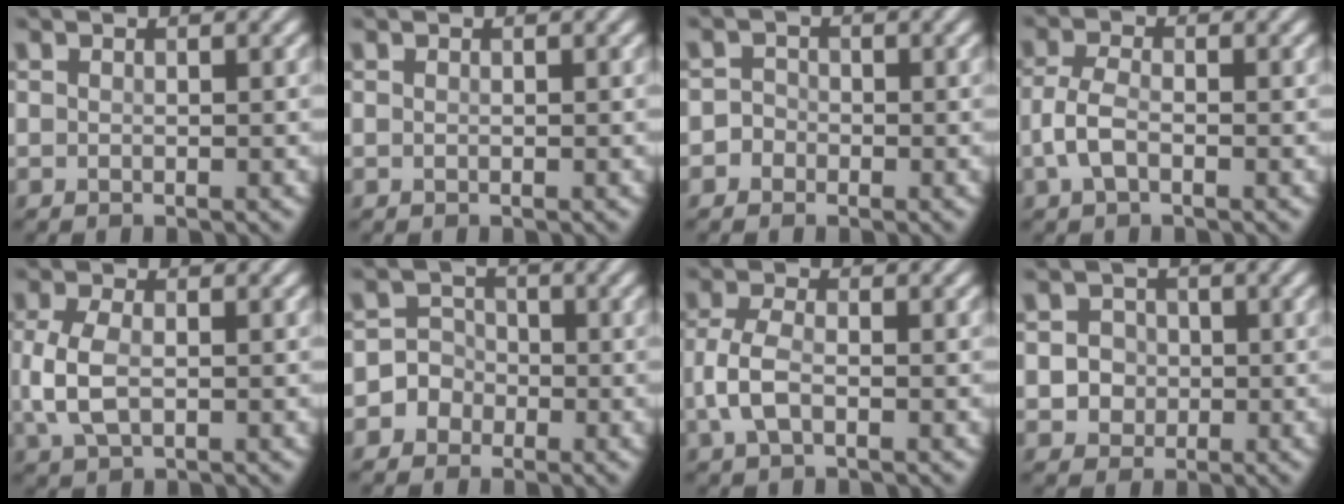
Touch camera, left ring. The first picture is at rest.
{"total": 0.0}
{"total": 1.5, "force": [-0.5, 1.3, 0.3], "torque": [0.015, 0.003, -0.016]}
{"total": 2.7, "force": [-0.9, 1.4, 2.1], "torque": [-0.046, 0.005, -0.025]}
{"total": 4.0, "force": [-0.1, 2.4, 3.2], "torque": [-0.083, -0.001, -0.003]}
{"total": 3.5, "force": [-1.4, 3.2, 0.4], "torque": [0.023, 0.011, -0.039]}
{"total": 3.2, "force": [-0.9, 1.7, 2.5], "torque": [-0.058, 0.003, -0.023]}
{"total": 2.8, "force": [-0.2, 2.6, 1.0], "torque": [0.002, 0.003, -0.014]}